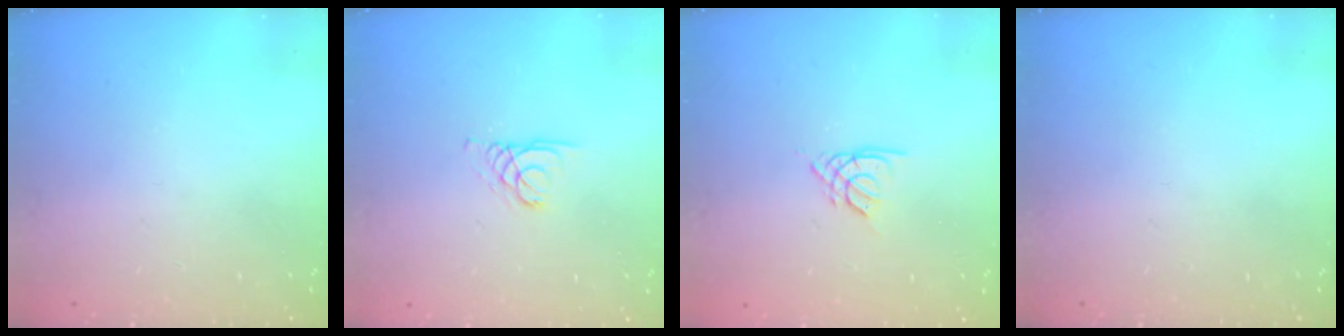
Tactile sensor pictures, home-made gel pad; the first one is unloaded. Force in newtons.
{"total": 1.5, "press": 1.5, "slide": 0.1}
{"total": 2.1, "press": 2.1, "slide": 0.4}
{"total": 0.0}